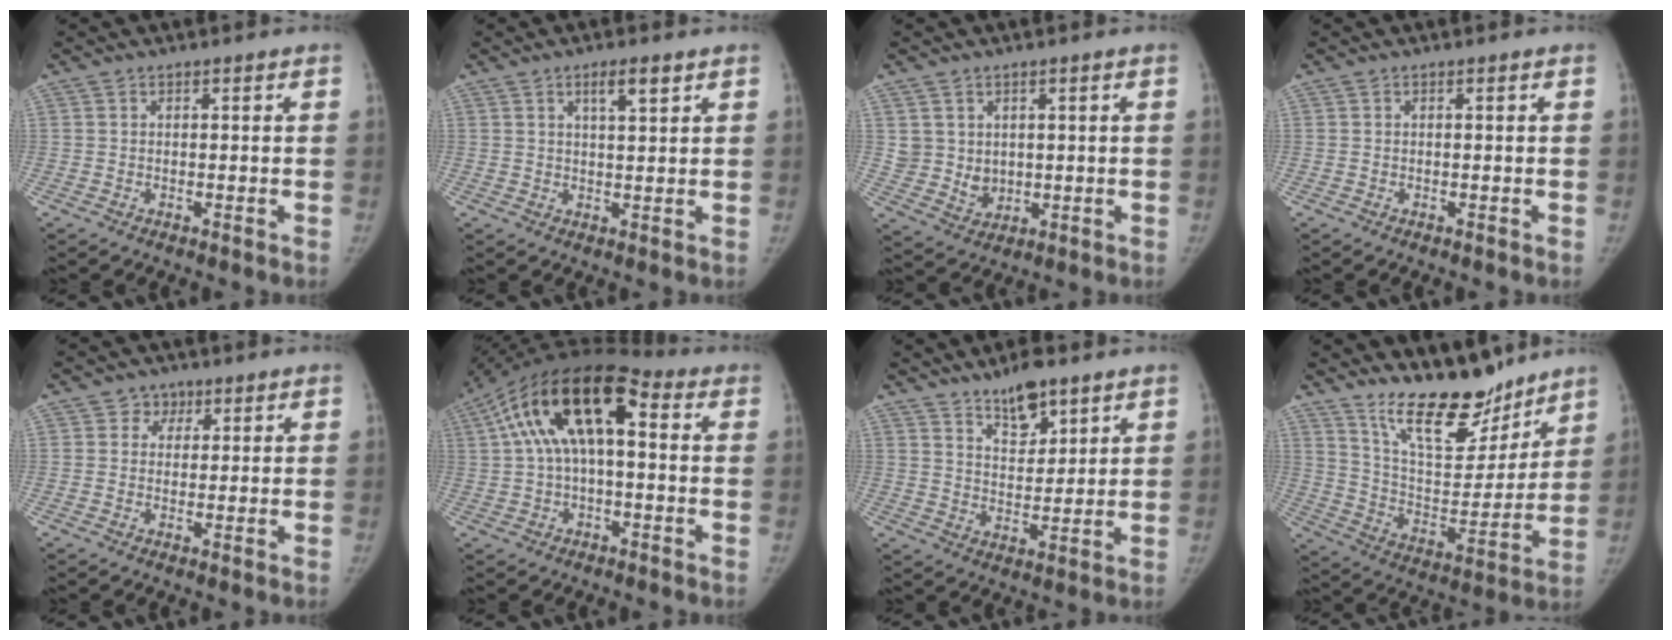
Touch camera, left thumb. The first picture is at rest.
{"total": 4.1, "force": [2.3, 1.1, 3.2], "torque": [-0.046, -0.011, 0.040]}
{"total": 5.4, "force": [1.8, 4.8, 1.4], "torque": [0.000, -0.017, 0.048]}
{"total": 0.0}
{"total": 3.0, "force": [1.3, 2.7, 0.5], "torque": [0.019, 0.000, 0.011]}
{"total": 16.7, "force": [3.0, 8.1, 14.3], "torque": [-0.258, 0.051, 0.039]}
{"total": 7.9, "force": [5.8, 3.1, 4.4], "torque": [-0.047, -0.039, 0.098]}
{"total": 18.3, "force": [14.8, 6.6, 8.6], "torque": [-0.081, -0.106, 0.251]}